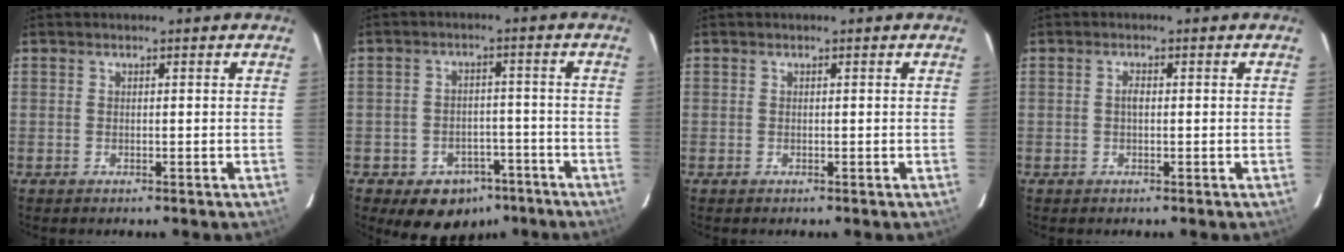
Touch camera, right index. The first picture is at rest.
{"total": 9.2, "force": [-5.7, 6.6, 3.0], "torque": [-0.064, 0.031, -0.059]}
{"total": 0.0}
{"total": 1.2, "force": [0.0, 0.6, 1.1], "torque": [-0.020, 0.005, -0.002]}